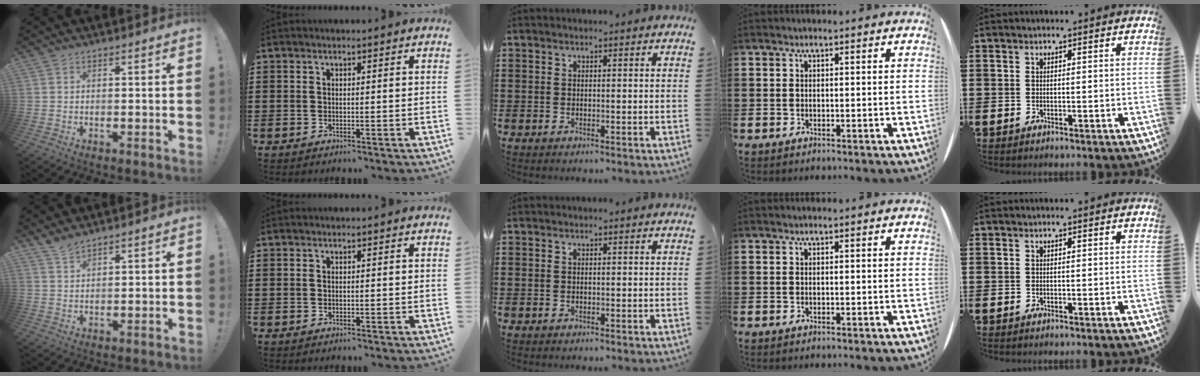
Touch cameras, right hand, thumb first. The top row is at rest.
{"thumb": {"total": 3.1, "force": [2.8, 0.4, 1.2], "torque": [-0.023, -0.018, 0.051]}}